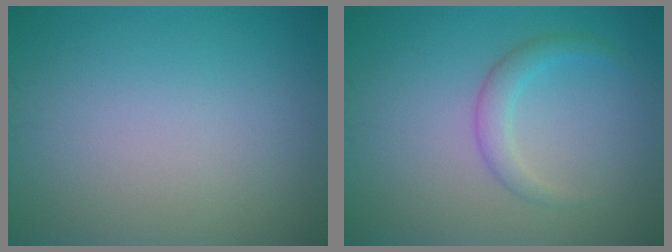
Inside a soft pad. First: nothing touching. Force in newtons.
{"total": 1.5, "press": 1.5, "slide": 0.1}